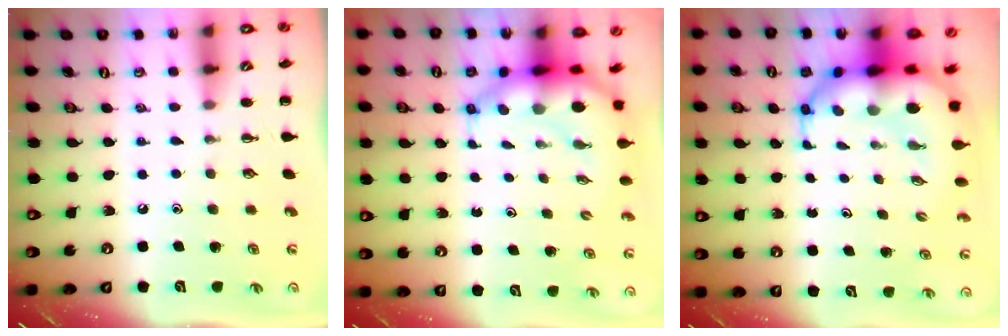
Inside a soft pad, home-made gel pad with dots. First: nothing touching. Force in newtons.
{"total": 6.9, "press": 6.7, "slide": 1.7}
{"total": 11.3, "press": 10.9, "slide": 3.2}